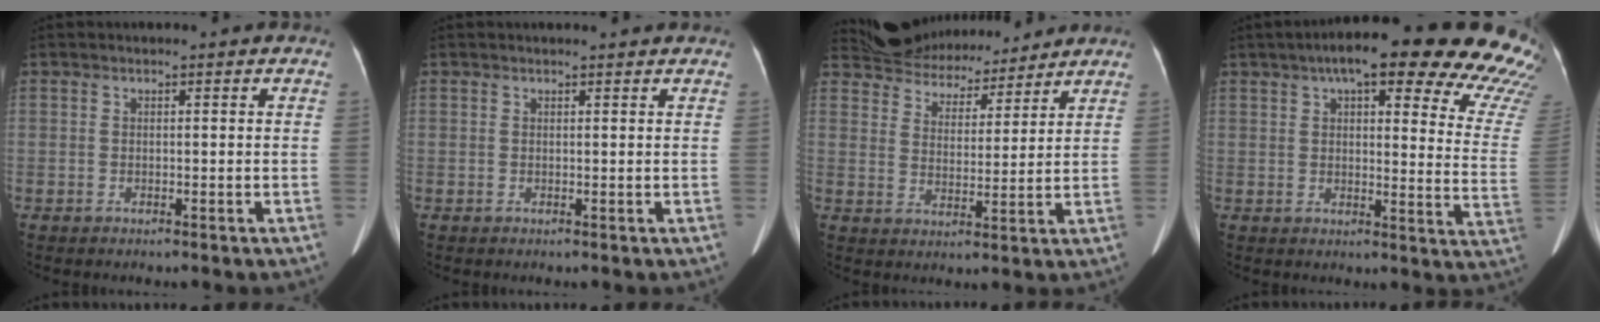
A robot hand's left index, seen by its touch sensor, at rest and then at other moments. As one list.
[{"total": 1.6, "force": [1.6, 0.0, 0.4], "torque": [-0.006, 0.006, 0.018]}, {"total": 13.2, "force": [12.3, 4.6, 1.7], "torque": [-0.026, 0.013, 0.189]}, {"total": 26.7, "force": [21.0, 5.1, 15.7], "torque": [-0.167, -0.032, 0.229]}]